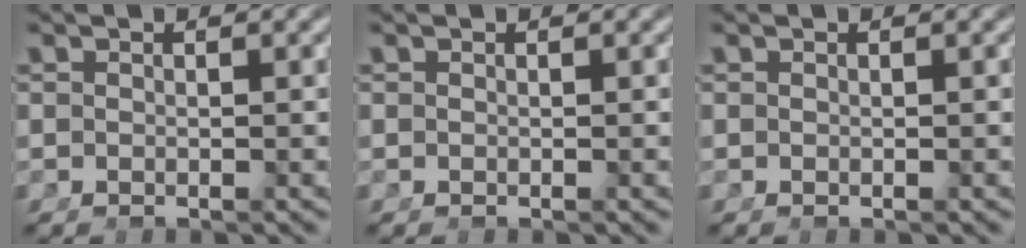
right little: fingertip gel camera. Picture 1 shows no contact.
{"total": 0.0}
{"total": 0.0}